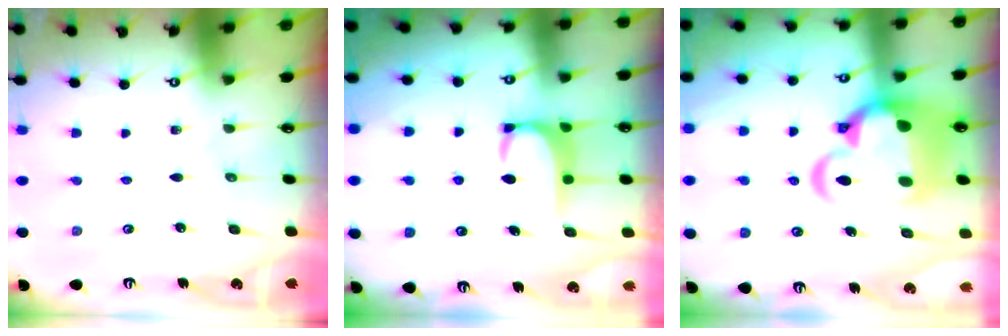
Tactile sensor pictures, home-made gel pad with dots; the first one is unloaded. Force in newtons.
{"total": 2.0, "press": 2.0, "slide": 0.6}
{"total": 9.8, "press": 9.6, "slide": 2.3}